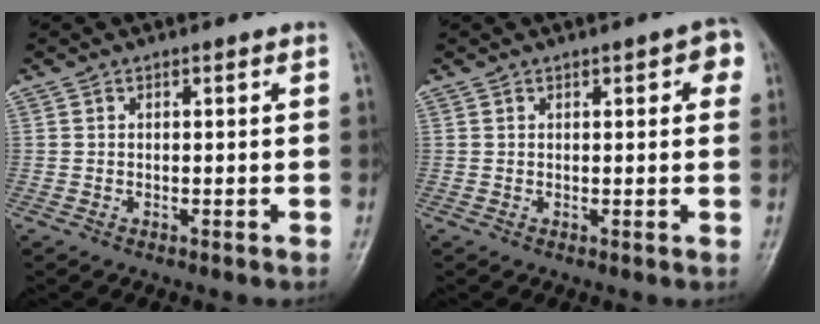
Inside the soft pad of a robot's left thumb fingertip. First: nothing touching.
{"total": 3.9, "force": [1.5, 1.5, 3.3], "torque": [-0.025, 0.001, 0.011]}